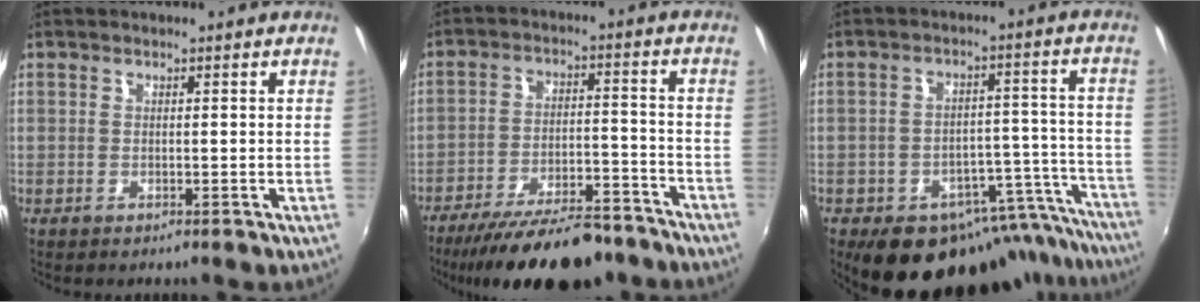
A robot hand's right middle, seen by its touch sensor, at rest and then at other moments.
{"total": 19.9, "force": [-16.4, 5.7, 9.7], "torque": [-0.177, -0.017, -0.234]}
{"total": 21.6, "force": [-17.4, 9.7, 8.5], "torque": [-0.106, 0.034, -0.213]}